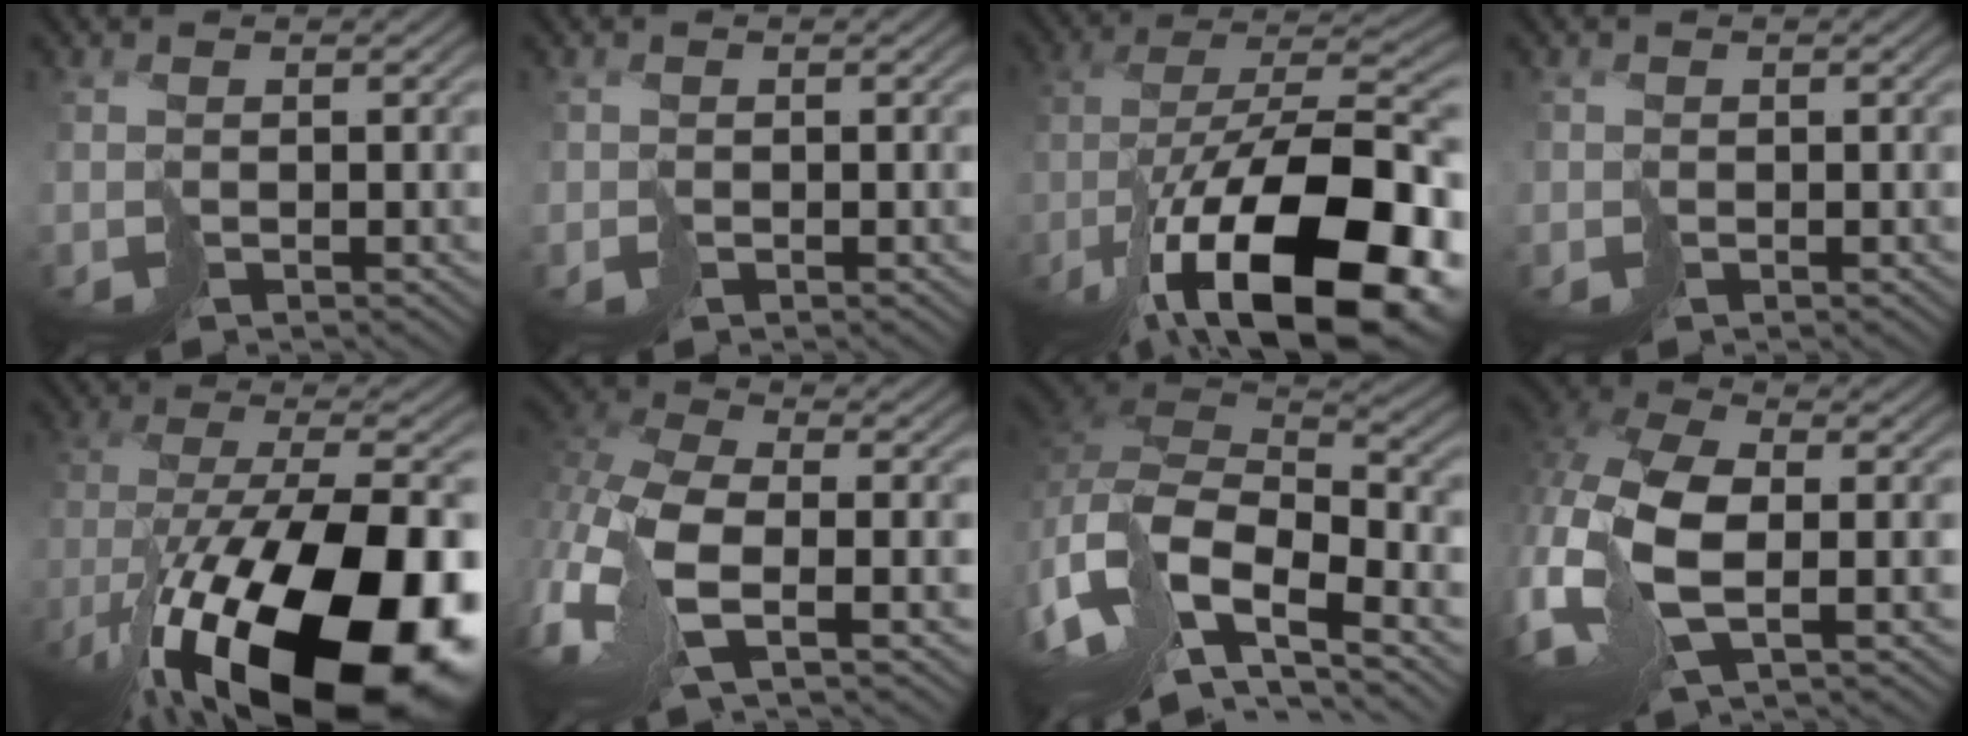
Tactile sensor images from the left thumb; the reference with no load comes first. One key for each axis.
{"total": 0.6, "fx": -0.1, "fy": 0.5, "fz": -0.3, "tx": 0.011, "ty": -0.001, "tz": -0.005}
{"total": 19.5, "fx": -10.9, "fy": 7.2, "fz": 14.5, "tx": -0.238, "ty": -0.023, "tz": -0.164}
{"total": 0.8, "fx": -0.2, "fy": 0.7, "fz": -0.4, "tx": 0.013, "ty": 0.001, "tz": -0.007}
{"total": 20.3, "fx": -11.1, "fy": 7.7, "fz": 15.1, "tx": -0.252, "ty": -0.066, "tz": -0.155}
{"total": 11.2, "fx": -4.2, "fy": 4.7, "fz": 9.3, "tx": -0.245, "ty": -0.013, "tz": -0.094}
{"total": 13.3, "fx": -8.3, "fy": 6.3, "fz": 8.2, "tx": -0.204, "ty": -0.037, "tz": -0.140}
{"total": 12.0, "fx": -2.3, "fy": 6.1, "fz": 10.1, "tx": -0.260, "ty": -0.016, "tz": -0.044}